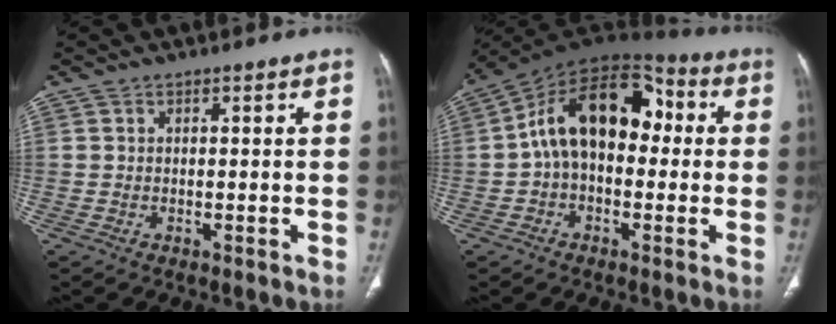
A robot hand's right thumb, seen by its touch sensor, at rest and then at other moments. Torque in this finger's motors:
{"motor_torque": [2.43, 2.58, 1.71, -0.48, 0.34]}